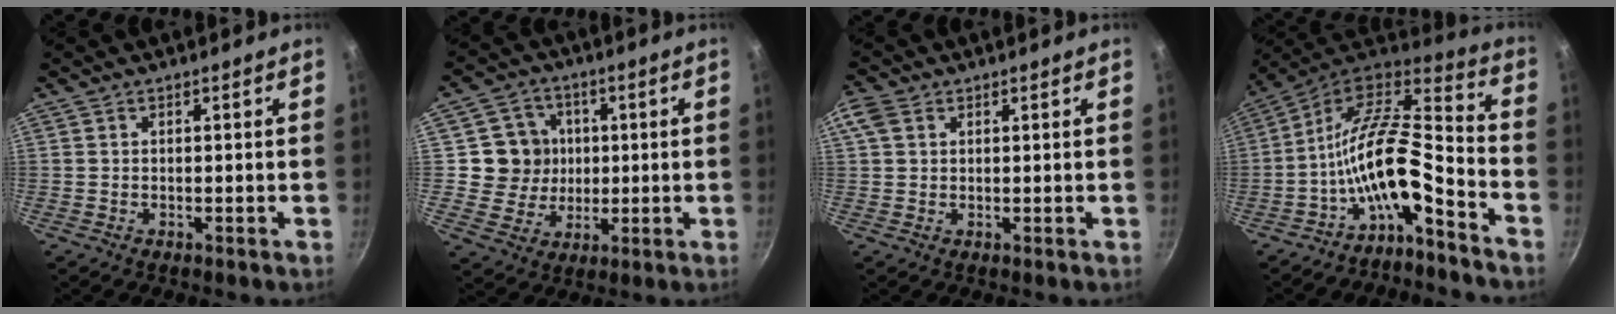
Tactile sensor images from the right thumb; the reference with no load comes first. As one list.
[{"total": 9.5, "force": [1.1, 9.1, 2.5], "torque": [-0.009, 0.001, 0.015]}, {"total": 4.1, "force": [1.6, 2.9, 2.4], "torque": [-0.048, 0.008, 0.029]}, {"total": 14.8, "force": [-7.3, 5.2, 11.8], "torque": [-0.212, 0.079, -0.144]}]